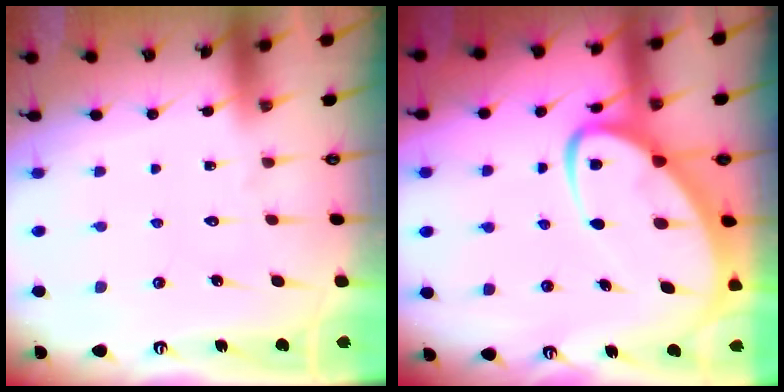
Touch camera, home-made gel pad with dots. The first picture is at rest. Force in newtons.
{"total": 8.7, "press": 8.7, "slide": 0.7}